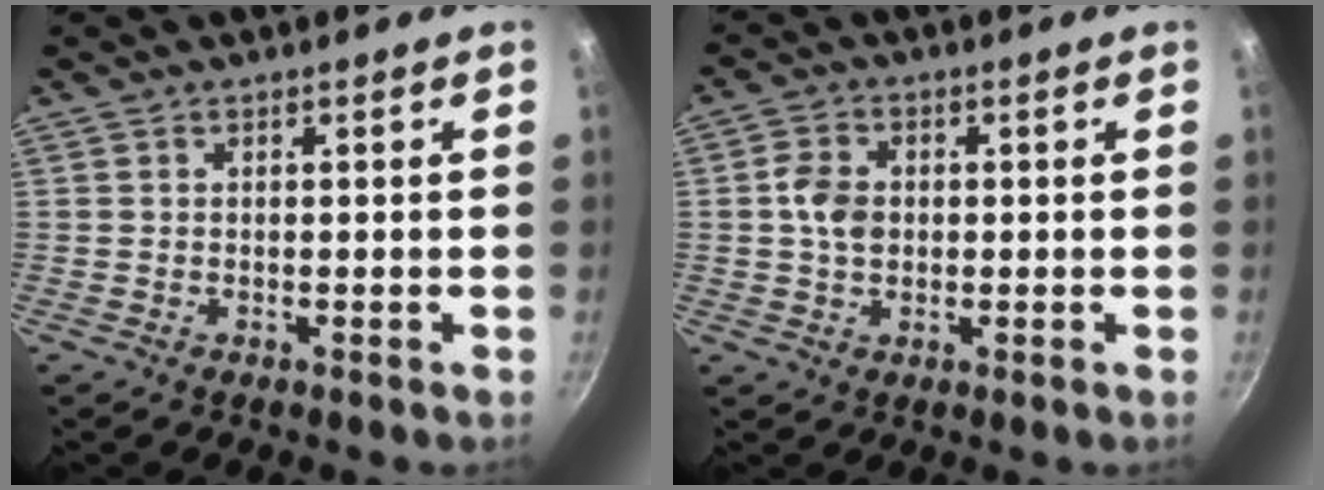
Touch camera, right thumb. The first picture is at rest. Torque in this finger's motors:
{"motor_torque": [0.73, 0.70, 0.64, 0.38, 0.00]}